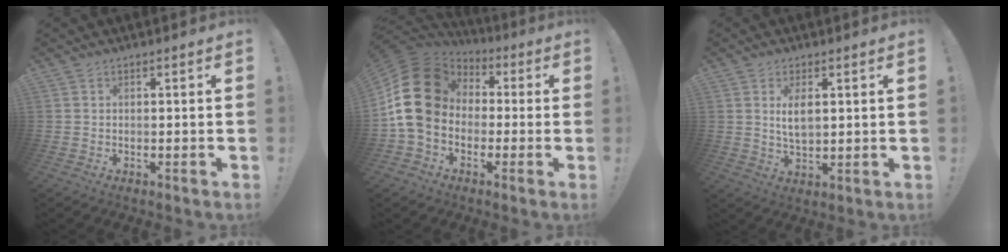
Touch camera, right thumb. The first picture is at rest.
{"total": 19.6, "force": [1.8, 14.9, 12.7], "torque": [-0.227, 0.005, 0.043]}
{"total": 5.4, "force": [1.3, 2.5, 4.6], "torque": [-0.076, -0.007, 0.016]}